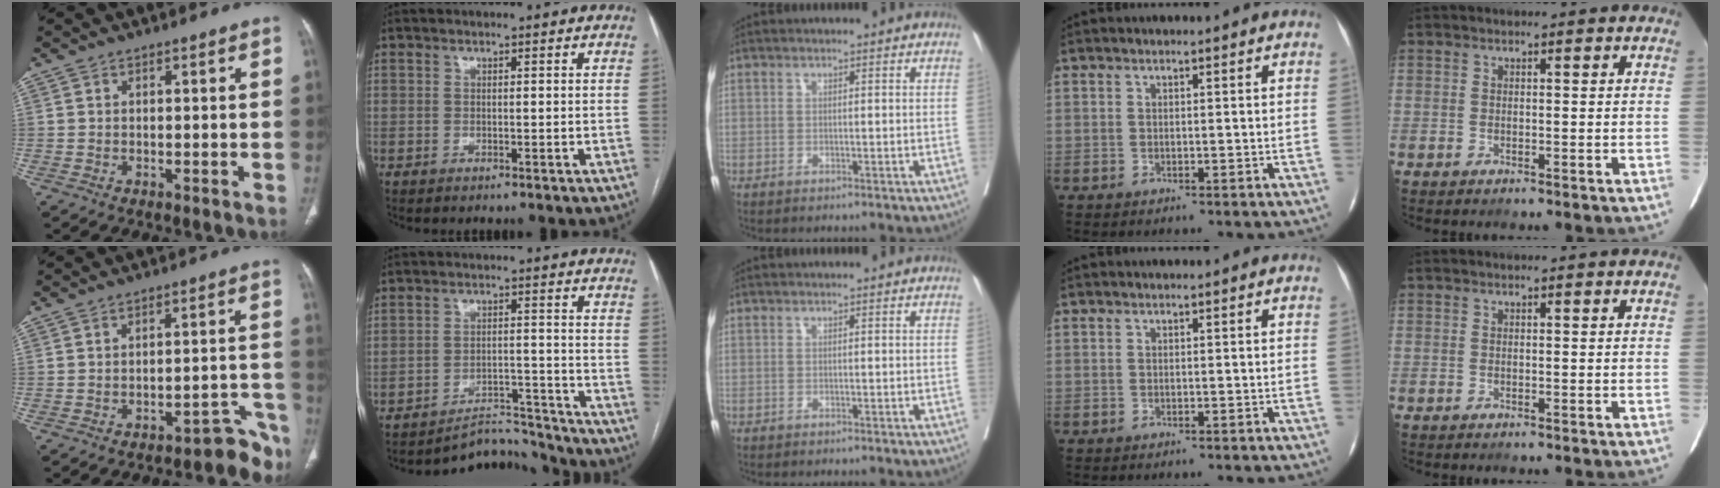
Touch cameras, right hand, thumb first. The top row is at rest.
{"thumb": {"total": 7.1, "force": [-6.2, 2.8, 2.0], "torque": [0.016, 0.083, -0.080]}, "index": {"total": 6.6, "force": [-6.5, 1.0, -1.1], "torque": [0.025, 0.035, -0.099]}}